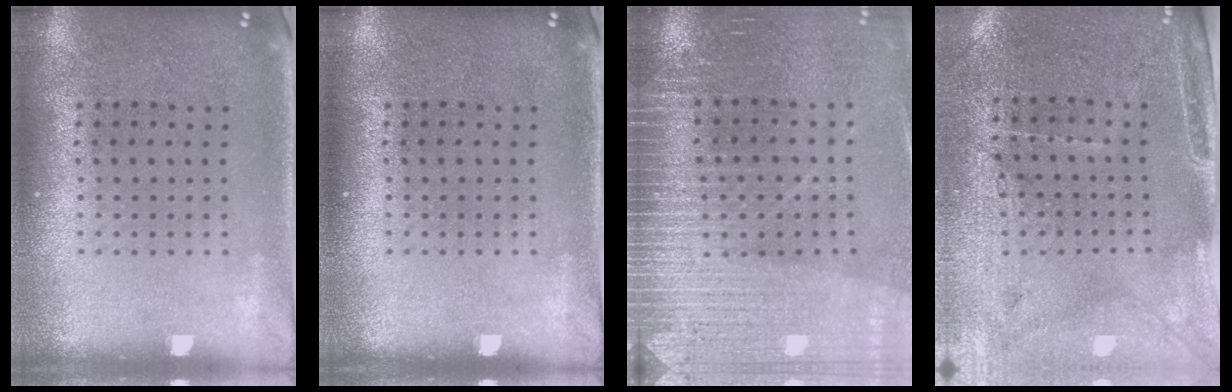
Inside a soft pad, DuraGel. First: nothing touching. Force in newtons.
{"total": 0.0}
{"total": 3.2, "press": 3.2, "slide": 0.2}
{"total": 3.0, "press": 2.8, "slide": 1.3}